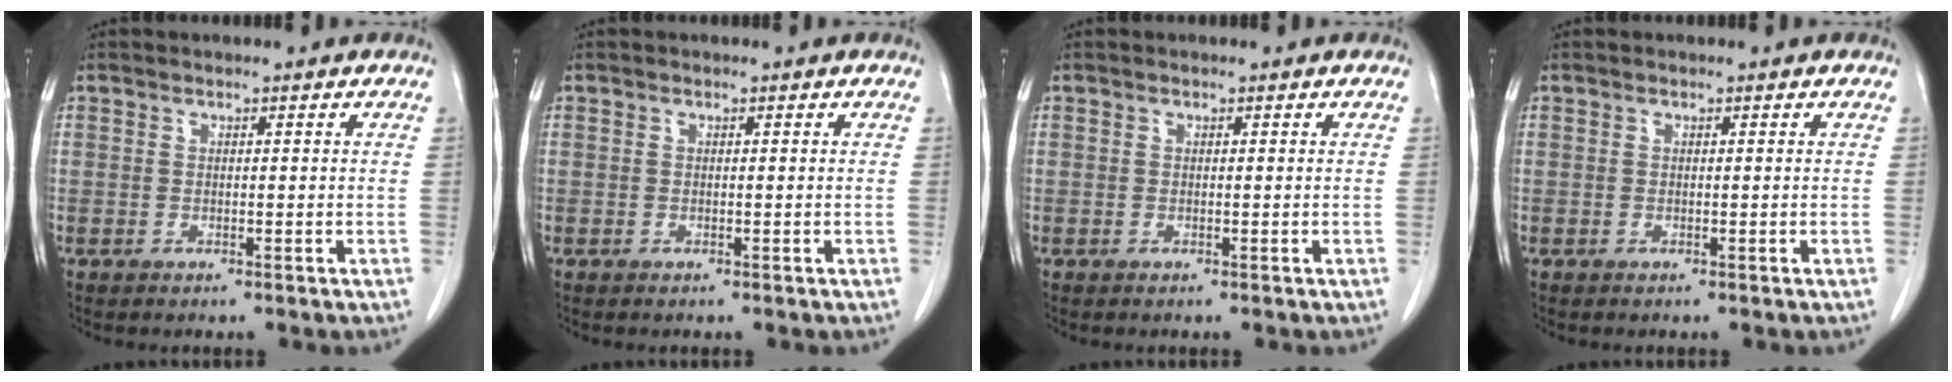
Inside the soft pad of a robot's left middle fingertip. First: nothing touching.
{"total": 0.0}
{"total": 0.0}
{"total": 0.0}